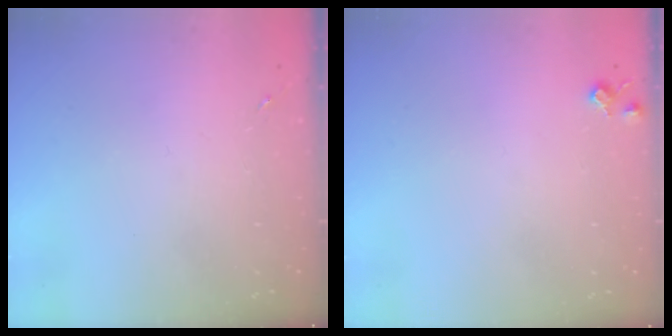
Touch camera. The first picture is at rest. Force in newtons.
{"total": 5.7, "press": 5.6, "slide": 0.9}